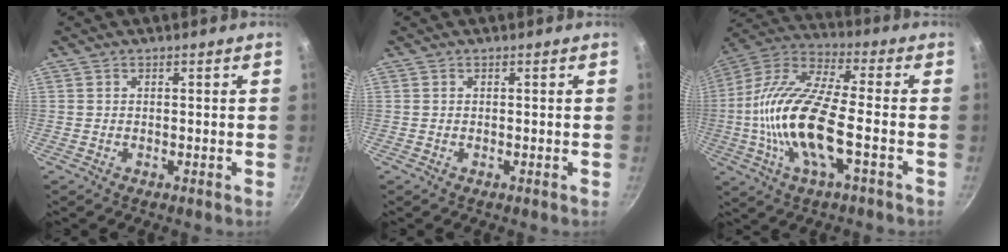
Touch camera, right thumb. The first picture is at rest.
{"total": 0.0}
{"total": 18.4, "force": [-3.5, 6.2, 16.9], "torque": [-0.335, 0.032, -0.085]}